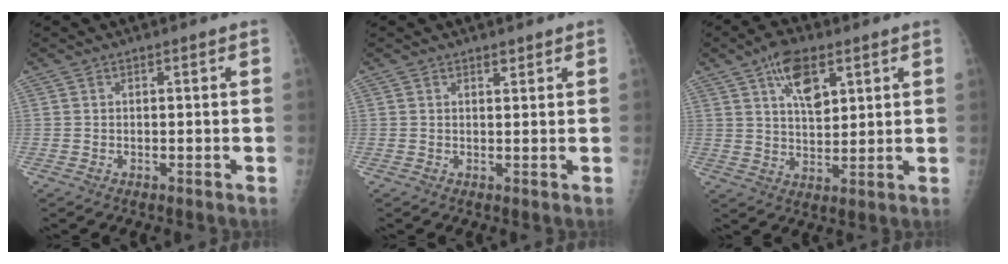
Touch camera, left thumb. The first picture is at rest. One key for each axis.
{"total": 1.2, "fx": 1.0, "fy": 0.5, "fz": 0.3, "tx": 0.003, "ty": -0.007, "tz": 0.015}
{"total": 9.2, "fx": 4.6, "fy": 4.5, "fz": 6.6, "tx": -0.094, "ty": -0.020, "tz": 0.081}